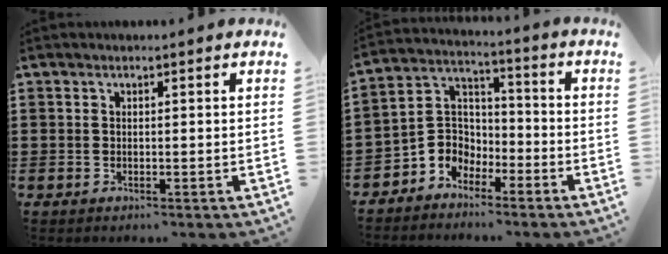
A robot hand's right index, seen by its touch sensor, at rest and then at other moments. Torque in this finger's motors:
{"motor_torque": [0.85, -0.22, 0.37, 0.07]}